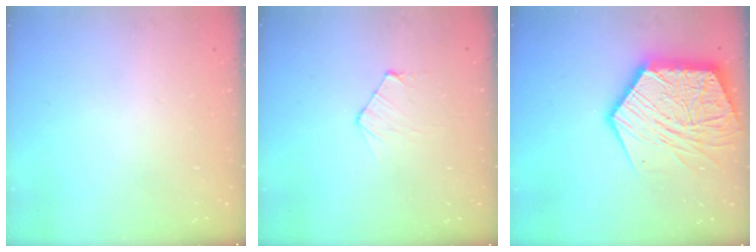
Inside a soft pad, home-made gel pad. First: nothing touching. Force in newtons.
{"total": 4.8, "press": 4.7, "slide": 0.5}
{"total": 23.6, "press": 23.5, "slide": 2.3}